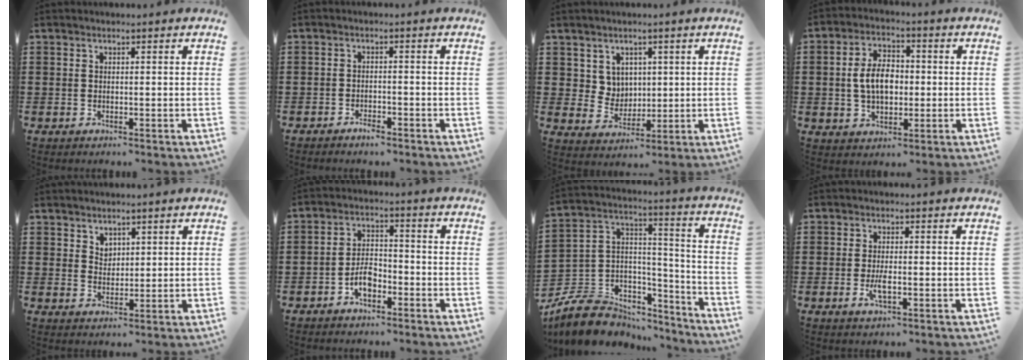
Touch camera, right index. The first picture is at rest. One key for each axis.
{"total": 1.7, "fx": -1.5, "fy": 0.4, "fz": 0.6, "tx": -0.015, "ty": -0.001, "tz": -0.029}
{"total": 4.5, "fx": 2.3, "fy": 3.8, "fz": 0.7, "tx": -0.034, "ty": 0.008, "tz": 0.044}
{"total": 7.1, "fx": -0.2, "fy": 4.4, "fz": 5.5, "tx": -0.115, "ty": 0.008, "tz": -0.010}
{"total": 2.4, "fx": 1.8, "fy": 1.6, "fz": 0.3, "tx": -0.011, "ty": 0.007, "tz": 0.035}
{"total": 4.5, "fx": -2.4, "fy": 2.2, "fz": 3.1, "tx": -0.067, "ty": 0.000, "tz": -0.048}
{"total": 9.1, "fx": -6.6, "fy": 5.8, "fz": 2.2, "tx": -0.074, "ty": 0.008, "tz": -0.125}
{"total": 3.0, "fx": -0.9, "fy": 0.8, "fz": 2.8, "tx": -0.056, "ty": -0.005, "tz": -0.017}